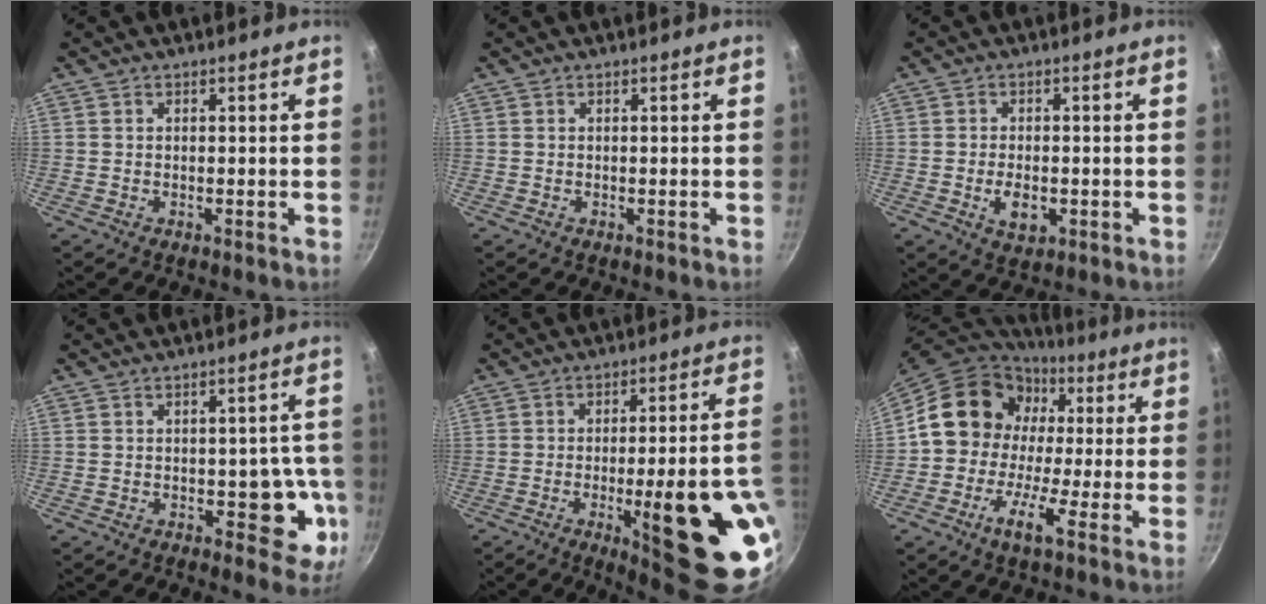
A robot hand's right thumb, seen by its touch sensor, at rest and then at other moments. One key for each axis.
{"total": 0.0}
{"total": 5.1, "fx": -1.3, "fy": 3.1, "fz": 3.9, "tx": -0.061, "ty": 0.001, "tz": -0.016}
{"total": 8.8, "fx": -2.3, "fy": 5.1, "fz": 6.7, "tx": -0.019, "ty": 0.013, "tz": -0.027}
{"total": 22.7, "fx": -6.5, "fy": 5.4, "fz": 21.1, "tx": -0.247, "ty": 0.014, "tz": -0.077}
{"total": 16.0, "fx": 0.6, "fy": 12.1, "fz": 10.4, "tx": -0.160, "ty": 0.045, "tz": -0.013}